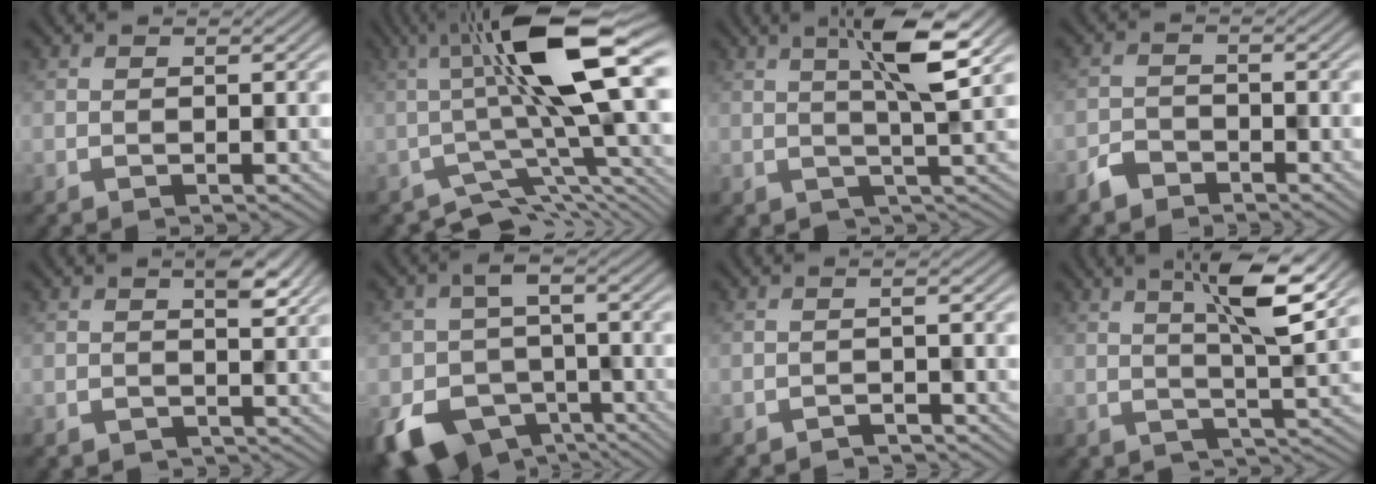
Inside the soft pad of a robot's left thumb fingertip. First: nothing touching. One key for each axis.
{"total": 13.3, "fx": -0.4, "fy": 3.8, "fz": 12.7, "tx": -0.206, "ty": 0.011, "tz": -0.013}
{"total": 5.7, "fx": 2.3, "fy": 0.7, "fz": 5.2, "tx": -0.095, "ty": 0.011, "tz": 0.039}
{"total": 2.4, "fx": -2.0, "fy": 1.3, "fz": 0.6, "tx": -0.011, "ty": 0.000, "tz": -0.049}
{"total": 2.2, "fx": 0.9, "fy": 1.2, "fz": 1.6, "tx": -0.026, "ty": -0.004, "tz": 0.016}
{"total": 11.3, "fx": -5.4, "fy": 8.1, "fz": 5.8, "tx": -0.107, "ty": -0.035, "tz": -0.095}
{"total": 1.5, "fx": -1.2, "fy": 0.2, "fz": 0.8, "tx": -0.012, "ty": -0.002, "tz": -0.030}
{"total": 6.0, "fx": 2.9, "fy": 0.8, "fz": 5.2, "tx": -0.094, "ty": 0.007, "tz": 0.052}